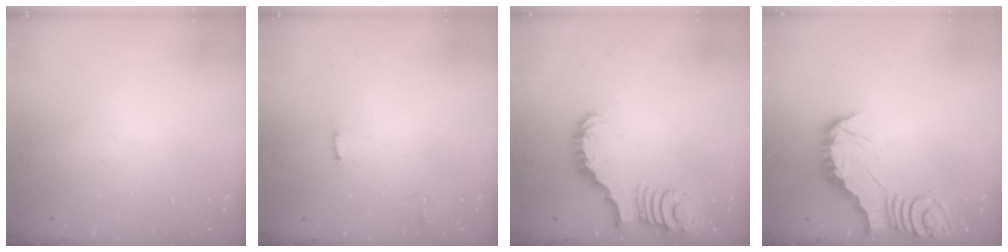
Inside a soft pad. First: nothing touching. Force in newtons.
{"total": 1.2, "press": 1.2, "slide": 0.1}
{"total": 2.1, "press": 2.1, "slide": 0.4}
{"total": 2.7, "press": 2.7, "slide": 0.3}